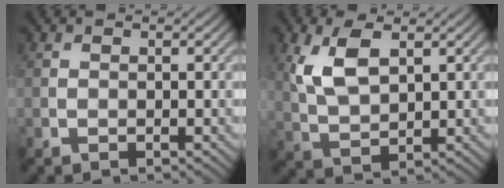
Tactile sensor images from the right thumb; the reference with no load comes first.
{"total": 6.7, "force": [2.5, 3.2, 5.3], "torque": [-0.122, 0.000, 0.049]}